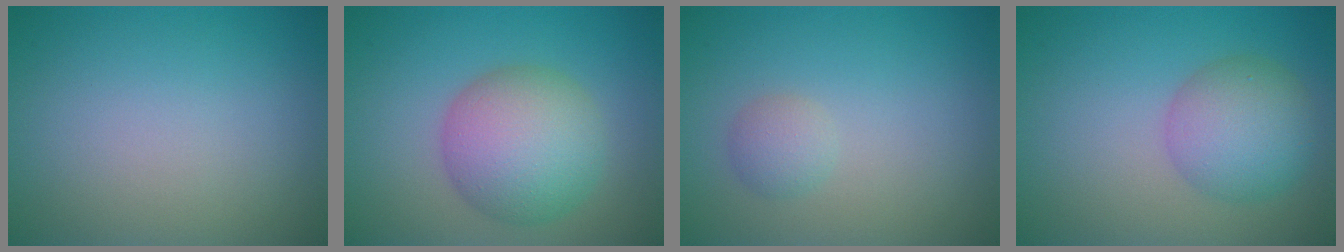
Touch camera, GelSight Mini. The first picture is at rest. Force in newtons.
{"total": 7.0, "press": 7.0, "slide": 0.2}
{"total": 1.4, "press": 1.4, "slide": 0.1}
{"total": 4.9, "press": 4.9, "slide": 0.2}